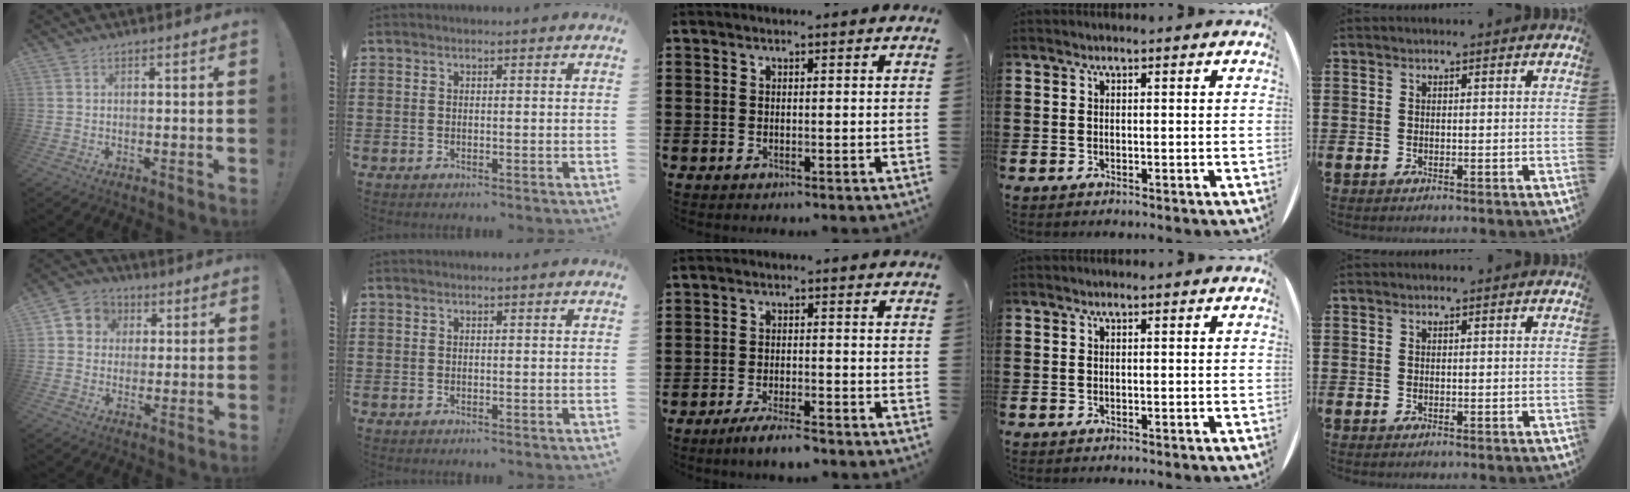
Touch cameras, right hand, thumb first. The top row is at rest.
{"thumb": {"total": 7.1, "force": [0.8, 6.7, 2.1], "torque": [-0.029, 0.007, 0.020]}, "middle": {"total": 3.6, "force": [-3.1, 0.2, 1.8], "torque": [-0.037, -0.004, -0.059]}}